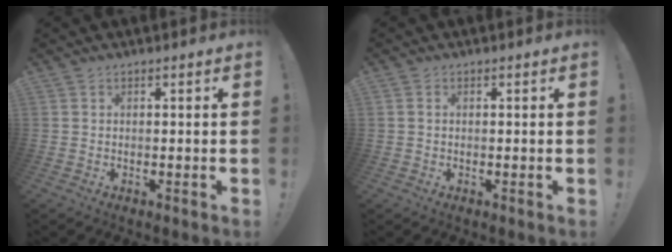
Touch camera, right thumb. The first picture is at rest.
{"total": 0.6, "force": [0.2, 0.5, 0.3], "torque": [-0.009, 0.003, 0.004]}